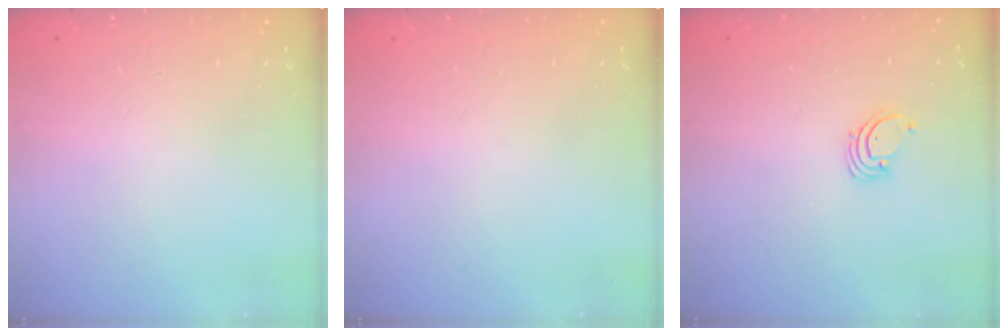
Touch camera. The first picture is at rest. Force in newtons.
{"total": 0.0}
{"total": 1.6, "press": 1.6, "slide": 0.1}